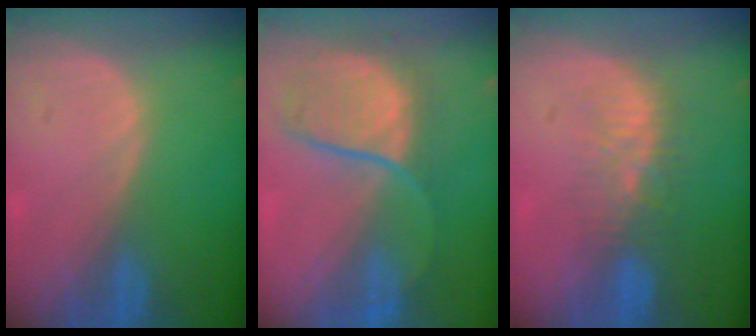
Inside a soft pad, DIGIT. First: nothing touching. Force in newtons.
{"total": 8.3, "press": 8.1, "slide": 1.8}
{"total": 5.7, "press": 5.3, "slide": 2.0}